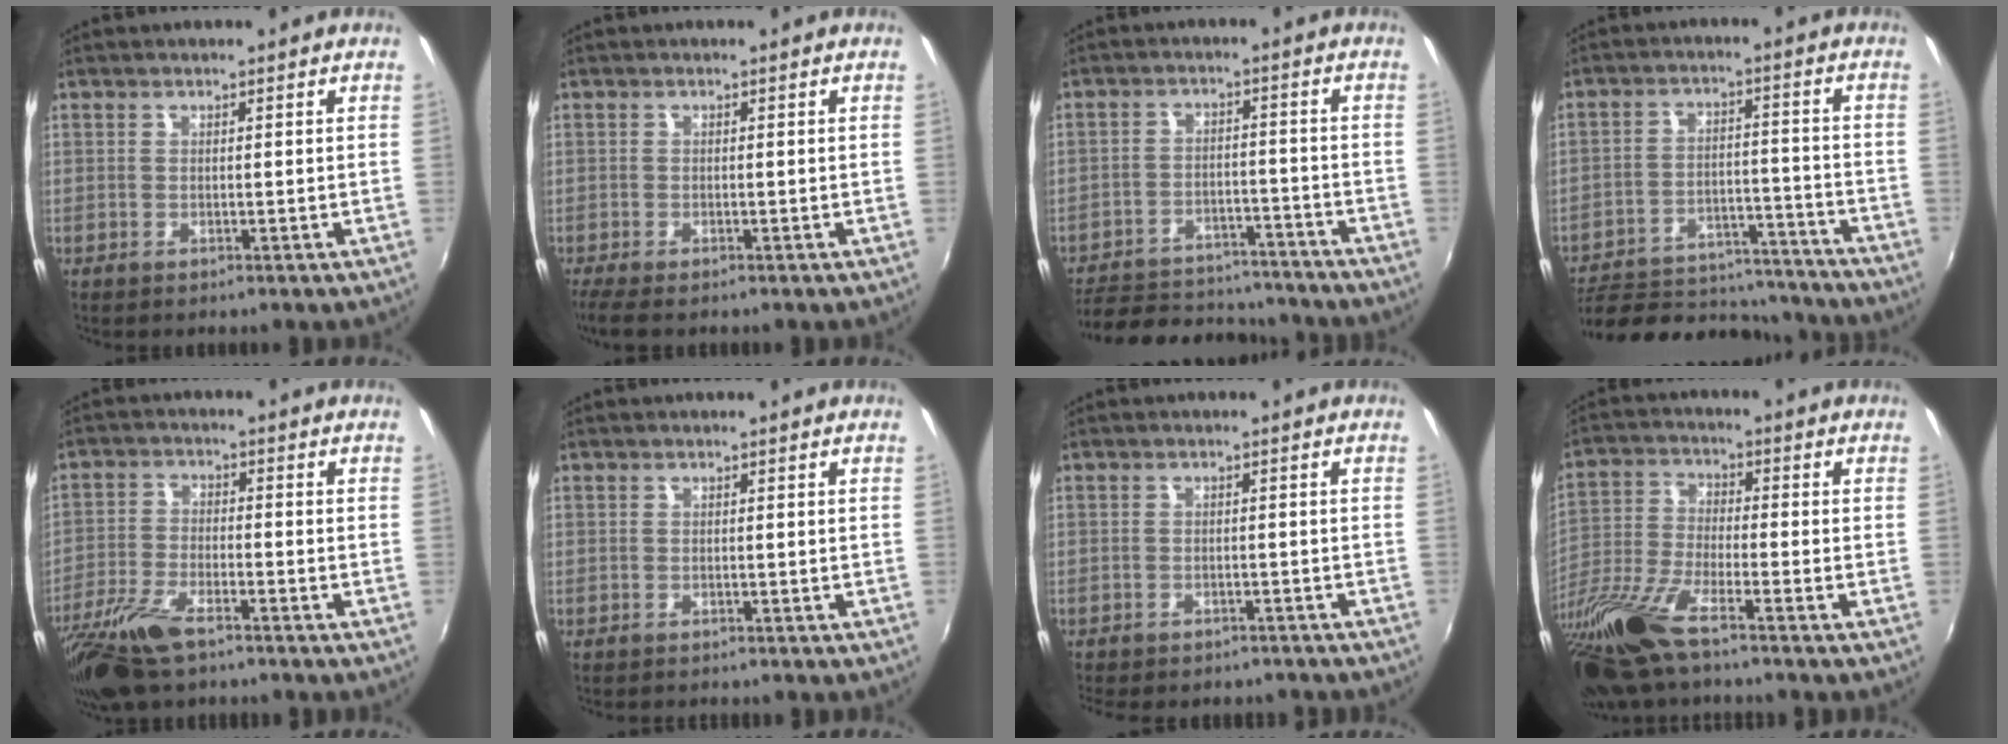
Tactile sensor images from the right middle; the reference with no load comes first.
{"total": 3.4, "force": [-2.5, 0.9, 2.1], "torque": [-0.046, -0.018, -0.045]}
{"total": 18.4, "force": [-15.5, 7.4, 6.5], "torque": [-0.152, 0.015, -0.203]}
{"total": 20.6, "force": [-17.8, 7.8, 6.6], "torque": [-0.135, 0.021, -0.230]}
{"total": 12.0, "force": [-8.7, 3.9, 7.3], "torque": [-0.173, -0.032, -0.173]}
{"total": 1.2, "force": [-1.1, 0.4, 0.2], "torque": [-0.008, -0.006, -0.017]}
{"total": 8.5, "force": [-7.3, 3.1, 3.0], "torque": [-0.072, -0.019, -0.102]}
{"total": 17.8, "force": [-13.1, 3.6, 11.6], "torque": [-0.255, -0.047, -0.255]}